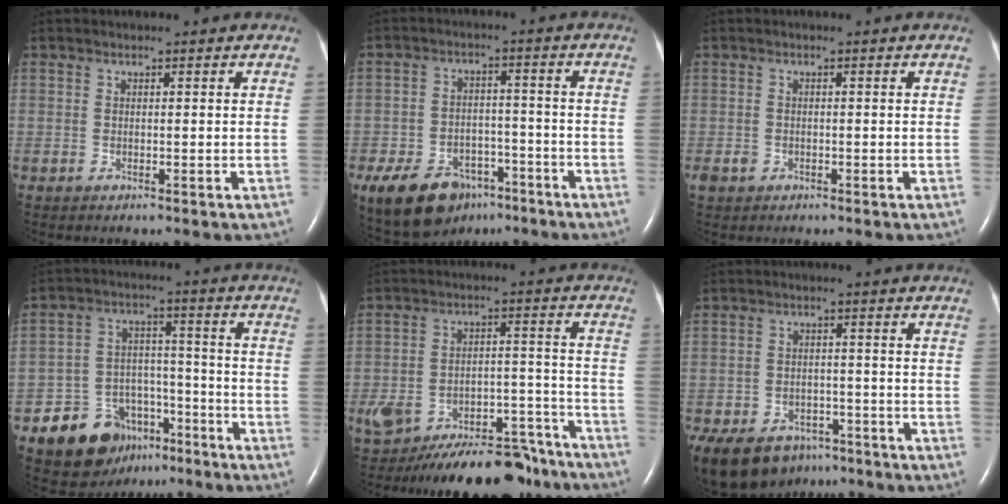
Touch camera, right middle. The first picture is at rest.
{"total": 14.2, "force": [-9.2, 8.5, 6.8], "torque": [-0.137, 0.002, -0.142]}
{"total": 1.2, "force": [-0.6, 1.0, 0.4], "torque": [-0.013, 0.002, -0.008]}
{"total": 12.0, "force": [-7.6, 8.0, 4.6], "torque": [-0.074, 0.034, -0.114]}
{"total": 20.5, "force": [-17.1, 7.7, 8.4], "torque": [-0.138, 0.019, -0.243]}
{"total": 14.3, "force": [-9.6, 8.9, 5.7], "torque": [-0.141, -0.005, -0.134]}